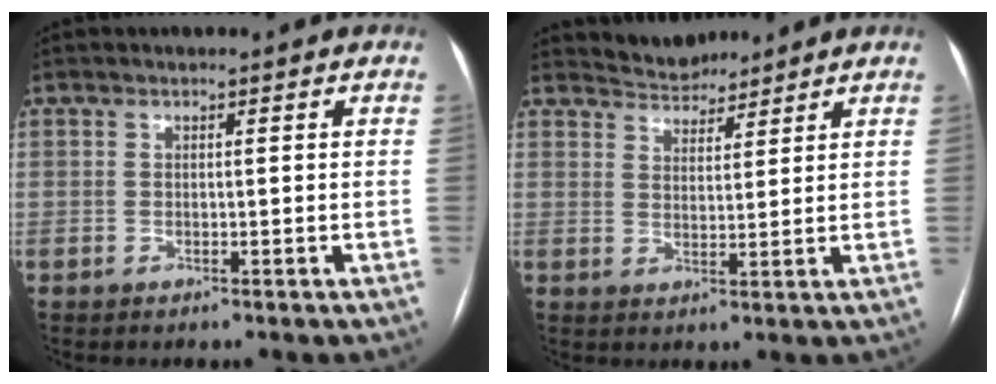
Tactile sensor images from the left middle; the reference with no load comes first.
{"total": 4.4, "force": [4.3, 1.1, -0.3], "torque": [0.001, 0.014, 0.075]}